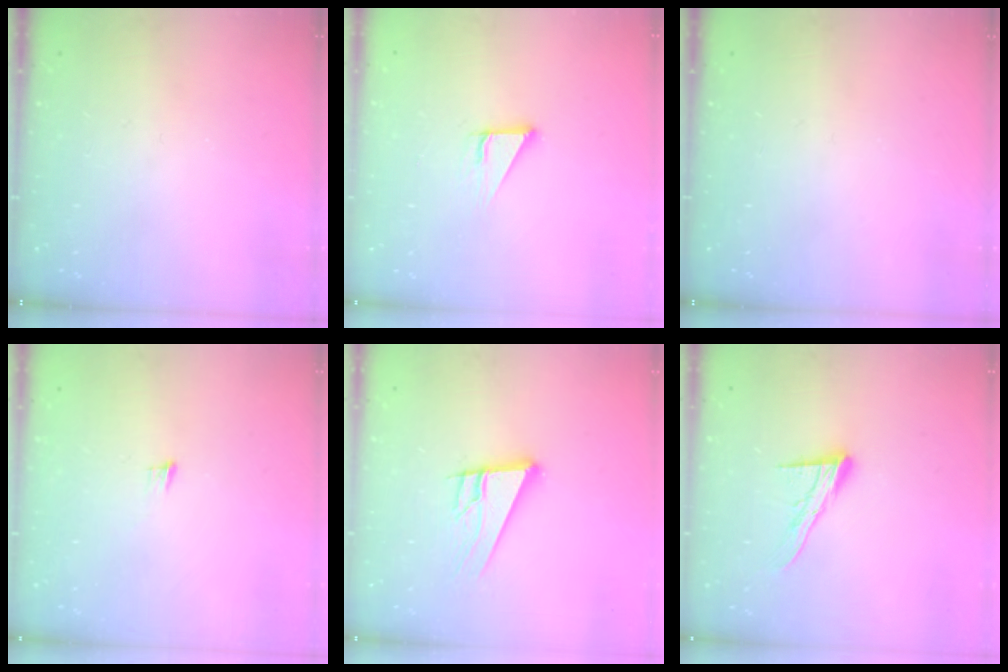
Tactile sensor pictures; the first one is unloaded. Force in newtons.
{"total": 4.0, "press": 4.0, "slide": 0.2}
{"total": 0.0}
{"total": 3.9, "press": 3.8, "slide": 0.9}
{"total": 11.4, "press": 11.3, "slide": 2.0}
{"total": 12.0, "press": 12.0, "slide": 1.0}